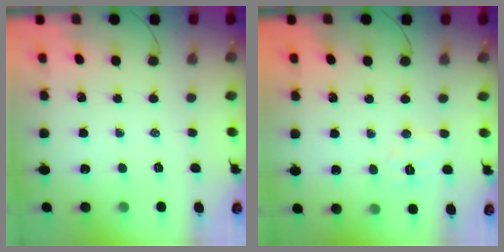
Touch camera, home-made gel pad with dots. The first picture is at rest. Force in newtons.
{"total": 5.8, "press": 5.7, "slide": 1.0}